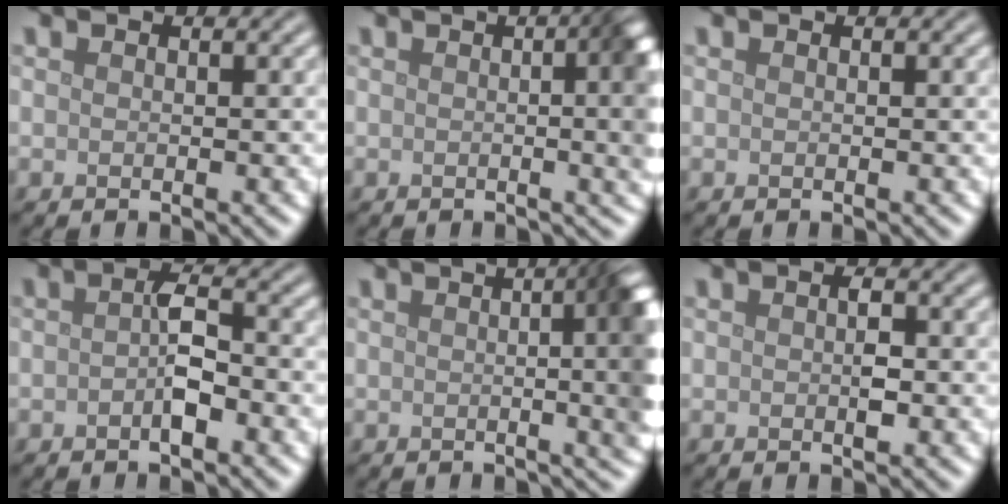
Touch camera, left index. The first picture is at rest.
{"total": 8.8, "force": [0.5, 3.6, 8.0], "torque": [-0.051, 0.015, -0.005]}
{"total": 0.0}
{"total": 2.6, "force": [-0.7, 0.9, 2.3], "torque": [-0.044, 0.003, -0.016]}
{"total": 13.6, "force": [0.7, 6.1, 12.1], "torque": [-0.069, 0.024, -0.006]}
{"total": 1.5, "force": [-0.1, 0.6, 1.4], "torque": [-0.023, 0.001, 0.000]}